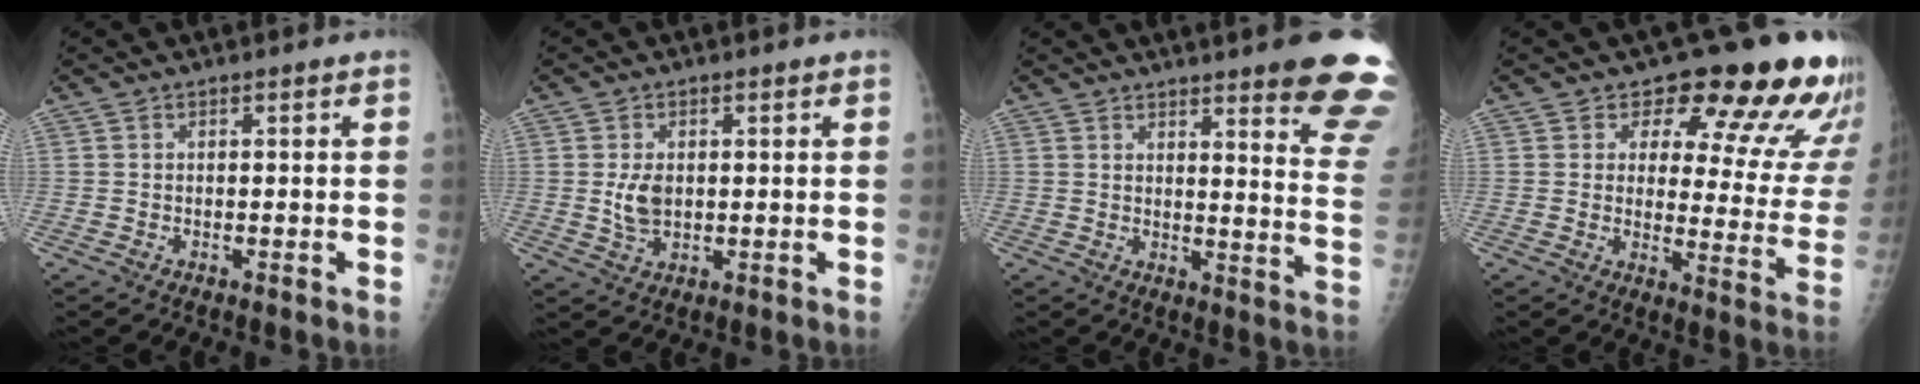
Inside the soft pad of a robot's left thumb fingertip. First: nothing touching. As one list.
[{"total": 4.4, "force": [0.4, 2.9, 3.3], "torque": [-0.056, -0.006, 0.013]}, {"total": 16.4, "force": [11.7, 2.1, 11.3], "torque": [-0.113, -0.078, 0.131]}, {"total": 17.4, "force": [13.3, 6.7, 9.0], "torque": [-0.050, -0.089, 0.145]}]